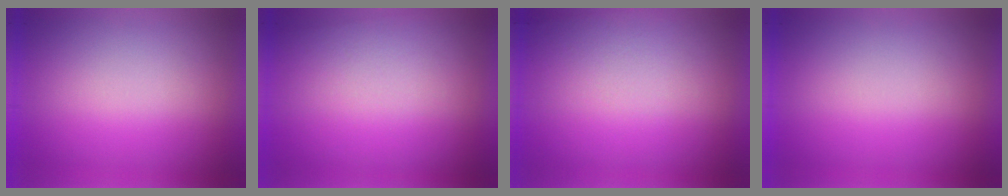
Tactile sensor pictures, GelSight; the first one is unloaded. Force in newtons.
{"total": 2.6}
{"total": 3.0}
{"total": 0.0}